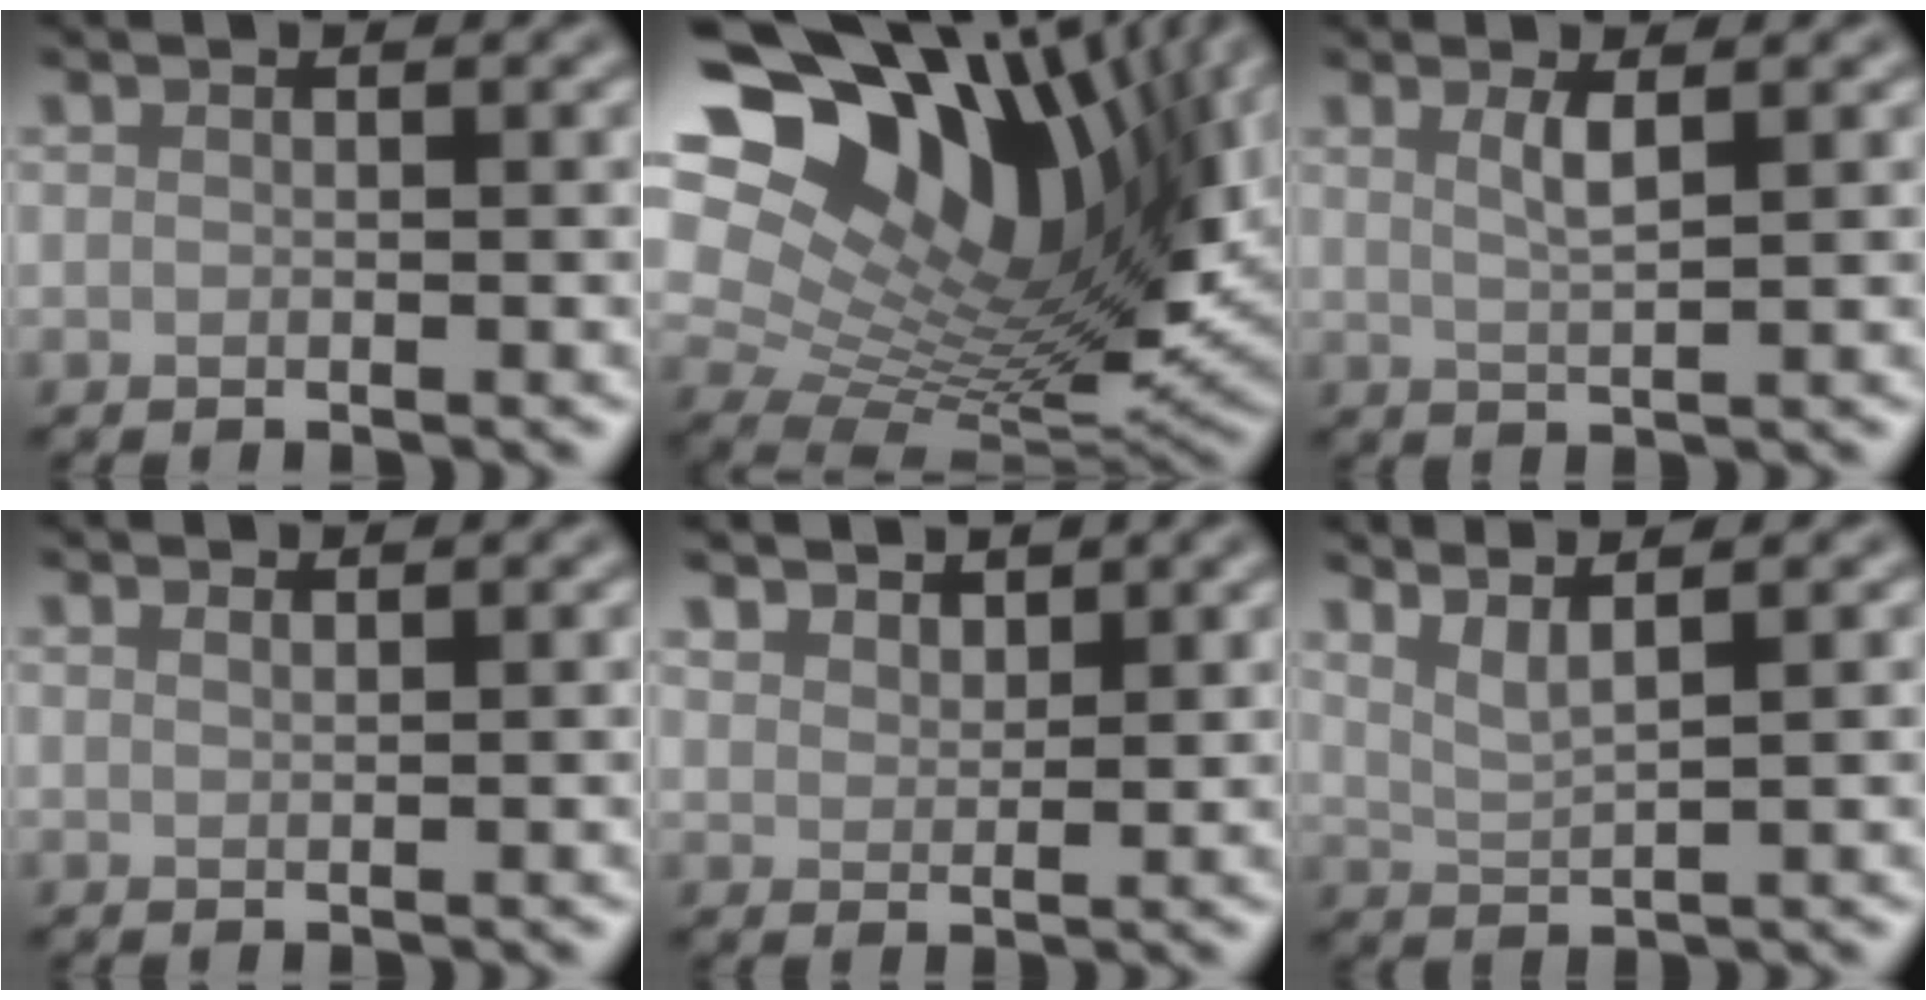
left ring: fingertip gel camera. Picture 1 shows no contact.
{"total": 18.1, "force": [6.5, 10.5, 13.2], "torque": [-0.227, 0.025, 0.116]}
{"total": 1.8, "force": [0.1, 0.5, 1.7], "torque": [-0.029, -0.006, -0.003]}
{"total": 0.5, "force": [0.4, 0.1, 0.3], "torque": [-0.008, -0.005, -0.004]}
{"total": 2.6, "force": [2.3, 0.9, 0.6], "torque": [-0.022, -0.002, 0.035]}
{"total": 2.8, "force": [1.9, 0.5, 2.1], "torque": [-0.037, 0.002, 0.027]}